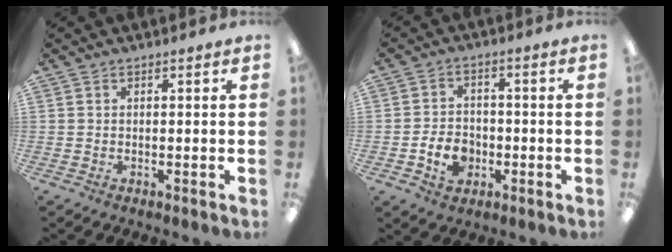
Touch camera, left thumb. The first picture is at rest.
{"total": 6.9, "force": [-2.5, 5.0, 3.9], "torque": [-0.081, 0.013, -0.044]}